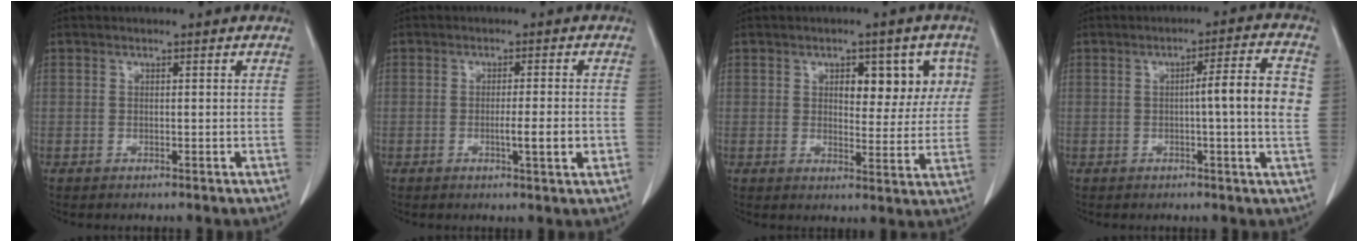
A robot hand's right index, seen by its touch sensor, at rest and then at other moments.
{"total": 4.3, "force": [-1.1, 0.1, 4.1], "torque": [-0.063, -0.005, -0.015]}
{"total": 8.0, "force": [2.8, 4.0, 6.3], "torque": [-0.064, 0.016, 0.035]}
{"total": 8.4, "force": [0.3, -0.3, 8.4], "torque": [-0.115, 0.009, -0.001]}